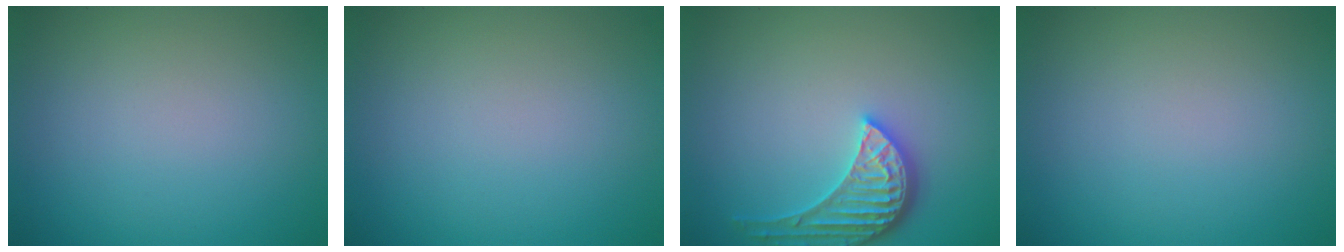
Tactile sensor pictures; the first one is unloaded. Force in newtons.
{"total": 0.0}
{"total": 3.8, "press": 3.6, "slide": 1.4}
{"total": 0.0}